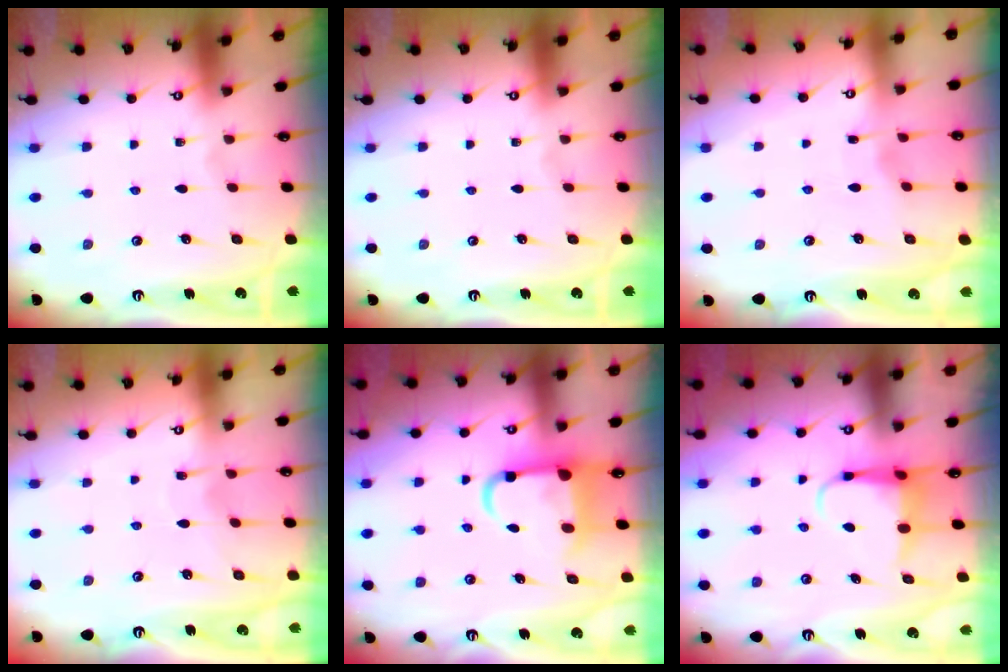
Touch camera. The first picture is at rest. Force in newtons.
{"total": 0.0}
{"total": 2.8, "press": 2.8, "slide": 0.4}
{"total": 6.7, "press": 6.7, "slide": 0.5}
{"total": 7.3, "press": 7.0, "slide": 2.1}
{"total": 5.5, "press": 5.5, "slide": 0.7}